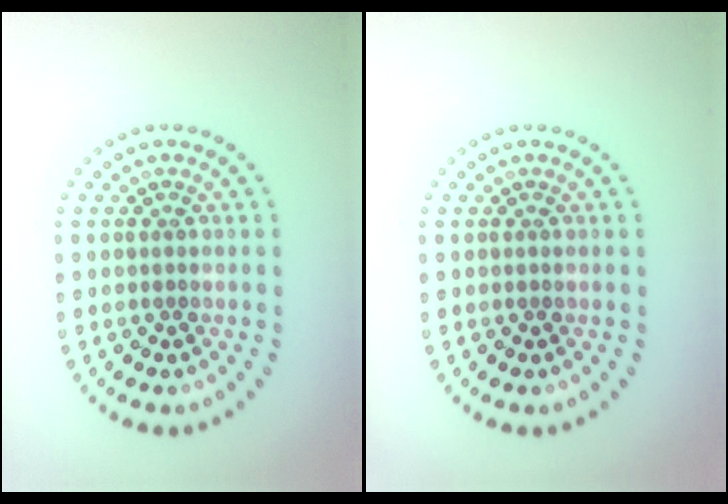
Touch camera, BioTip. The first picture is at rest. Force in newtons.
{"total": 0.0}